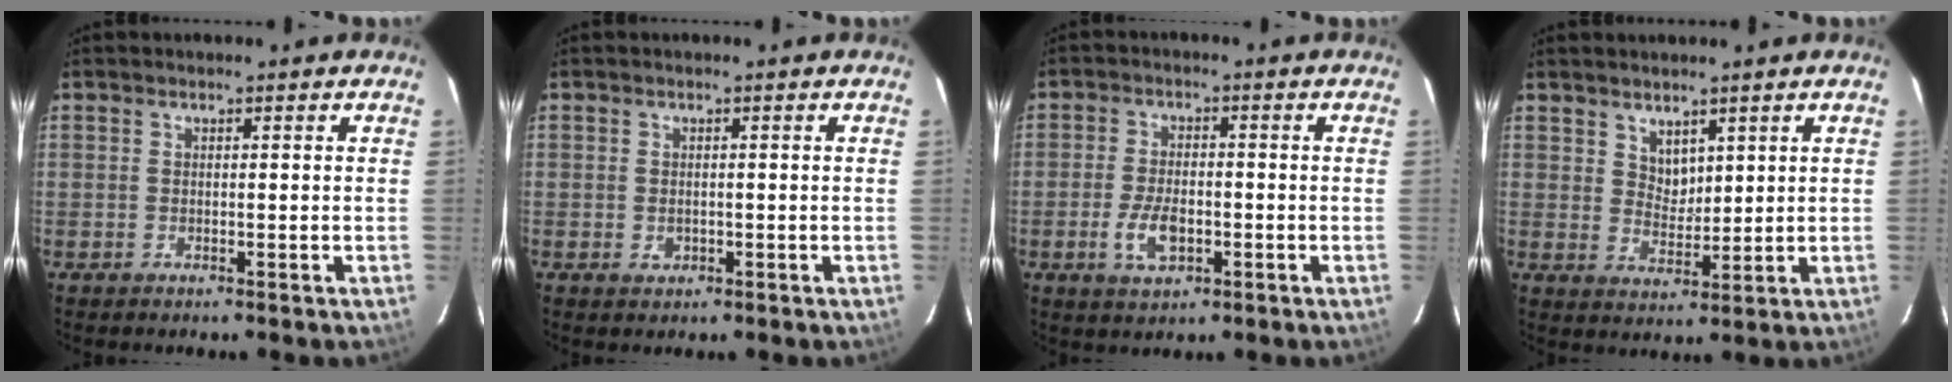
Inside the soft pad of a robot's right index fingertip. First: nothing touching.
{"total": 1.5, "force": [-0.3, 1.2, 0.7], "torque": [-0.009, 0.002, -0.004]}
{"total": 6.4, "force": [-2.2, 3.3, 5.1], "torque": [-0.108, -0.004, -0.036]}
{"total": 4.0, "force": [2.9, 2.4, 1.3], "torque": [-0.011, 0.000, 0.056]}